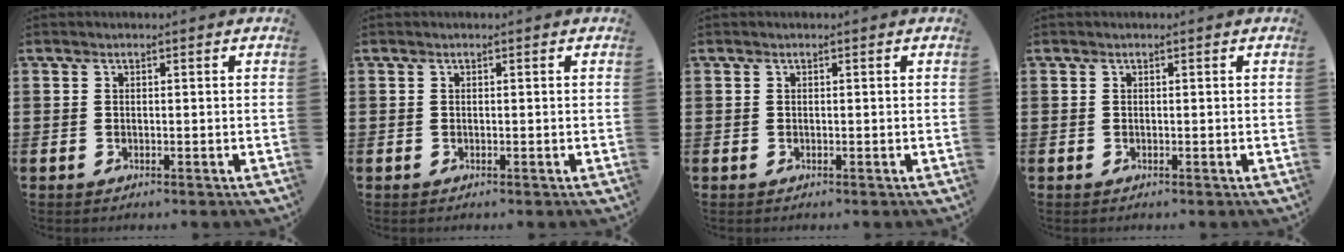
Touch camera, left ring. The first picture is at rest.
{"total": 0.0}
{"total": 0.0}
{"total": 0.0}